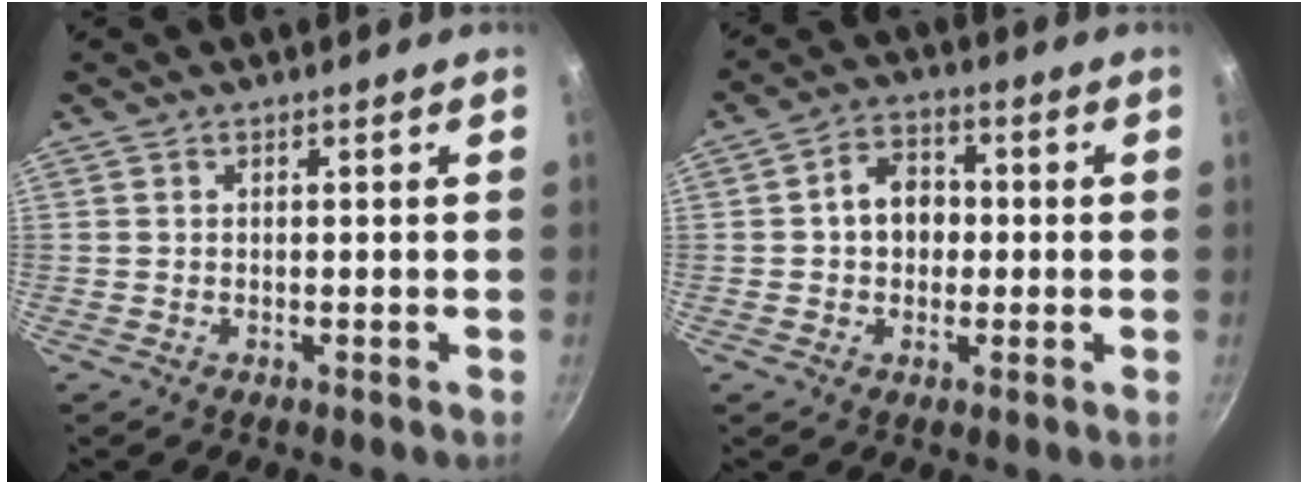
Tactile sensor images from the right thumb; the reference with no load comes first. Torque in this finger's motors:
{"motor_torque": [-0.12, 0.31, -0.03, 0.06, 0.04]}